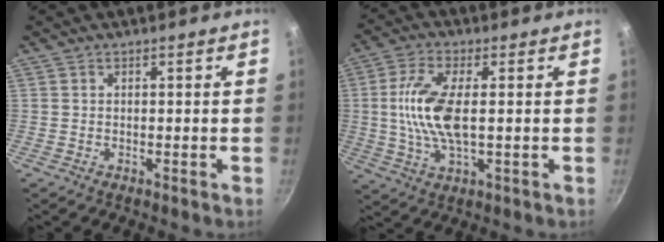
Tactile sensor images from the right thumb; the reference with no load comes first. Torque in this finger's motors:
{"motor_torque": [1.64, 1.93, 1.42, -0.23, 0.19]}